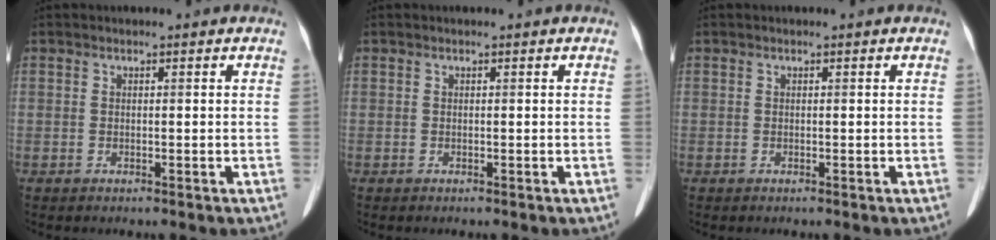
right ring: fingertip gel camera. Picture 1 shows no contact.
{"total": 0.0}
{"total": 0.0}